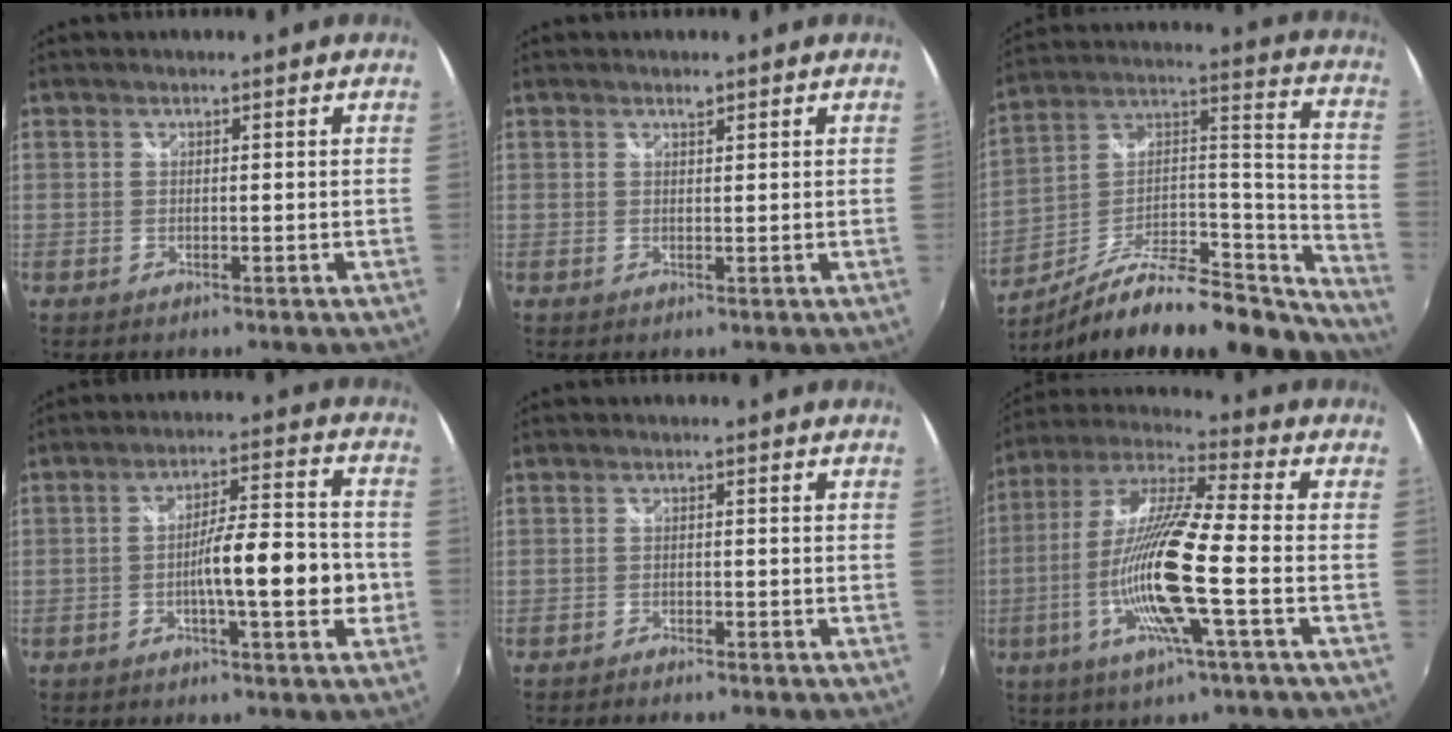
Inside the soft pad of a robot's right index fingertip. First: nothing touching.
{"total": 0.7, "force": [0.6, 0.3, 0.3], "torque": [-0.004, 0.001, 0.011]}
{"total": 25.6, "force": [-19.8, 7.5, 14.3], "torque": [-0.188, 0.019, -0.306]}
{"total": 11.1, "force": [-2.9, 1.7, 10.5], "torque": [-0.168, 0.003, -0.043]}
{"total": 1.5, "force": [-1.5, 0.2, 0.4], "torque": [-0.019, -0.006, -0.026]}
{"total": 17.2, "force": [-4.9, 1.0, 16.5], "torque": [-0.317, -0.016, -0.100]}